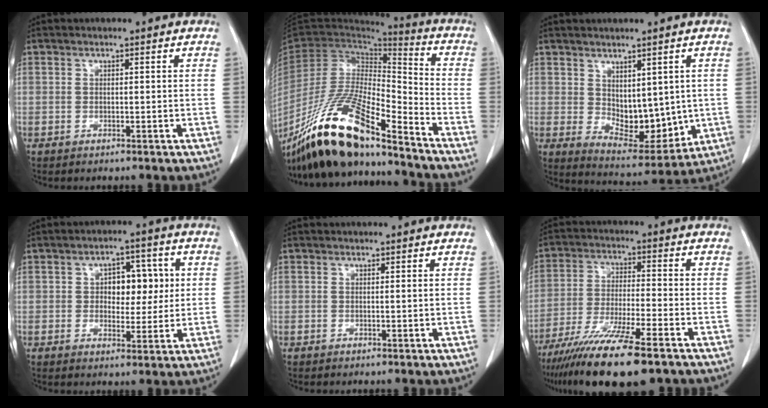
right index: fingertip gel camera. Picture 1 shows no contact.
{"total": 20.6, "force": [-15.9, 3.4, 12.7], "torque": [-0.263, -0.029, -0.300]}
{"total": 9.5, "force": [0.7, 5.1, 8.0], "torque": [-0.106, -0.010, 0.036]}
{"total": 6.9, "force": [1.2, 4.1, 5.4], "torque": [-0.065, 0.019, 0.021]}
{"total": 0.0}
{"total": 15.2, "force": [-11.1, 1.2, 10.3], "torque": [-0.190, -0.043, -0.189]}